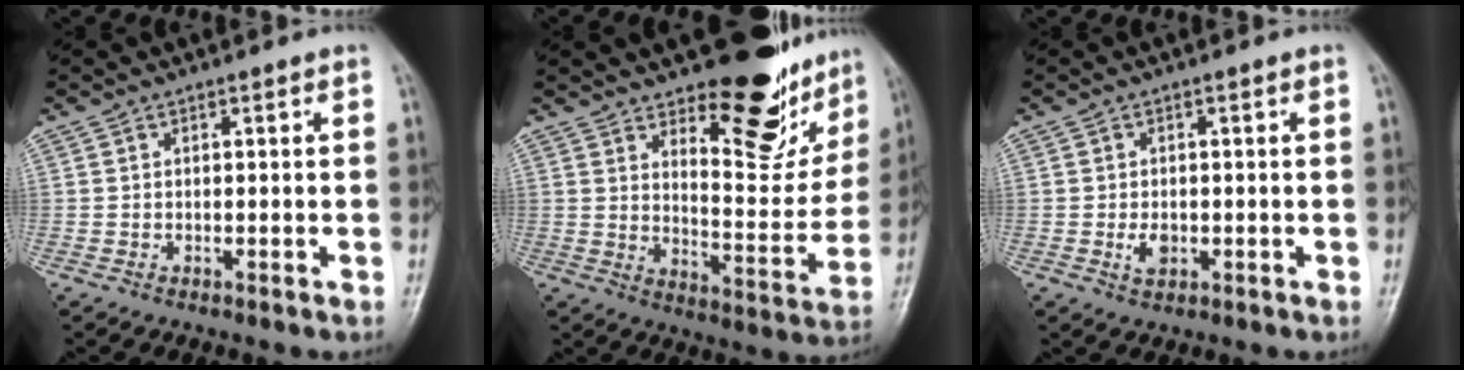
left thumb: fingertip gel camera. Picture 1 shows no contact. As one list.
[{"total": 17.3, "force": [12.2, 6.8, 10.3], "torque": [-0.077, -0.094, 0.178]}, {"total": 2.7, "force": [-0.5, 1.8, 1.9], "torque": [-0.031, -0.001, -0.009]}]